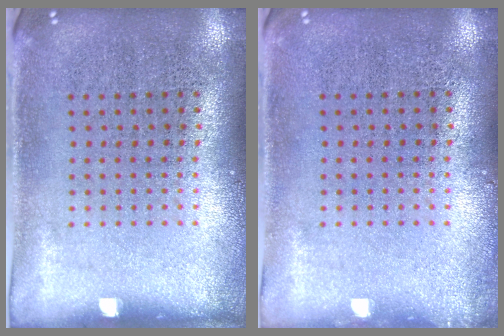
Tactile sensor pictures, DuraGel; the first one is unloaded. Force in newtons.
{"total": 0.6, "press": 0.6, "slide": 0.2}